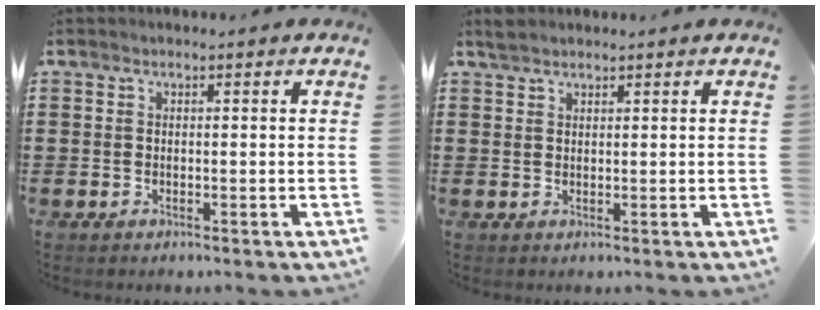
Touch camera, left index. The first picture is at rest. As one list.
[{"total": 1.6, "force": [1.5, 0.3, 0.5], "torque": [-0.013, 0.002, 0.028]}]